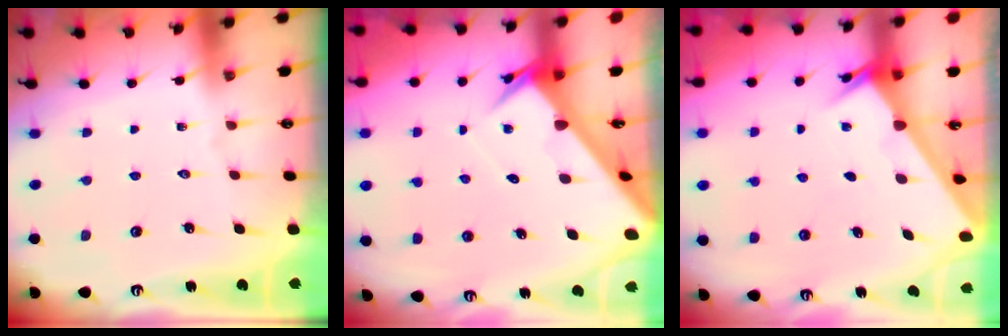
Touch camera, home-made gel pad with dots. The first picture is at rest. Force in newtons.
{"total": 5.7, "press": 5.7, "slide": 0.4}
{"total": 2.2, "press": 2.2, "slide": 0.1}